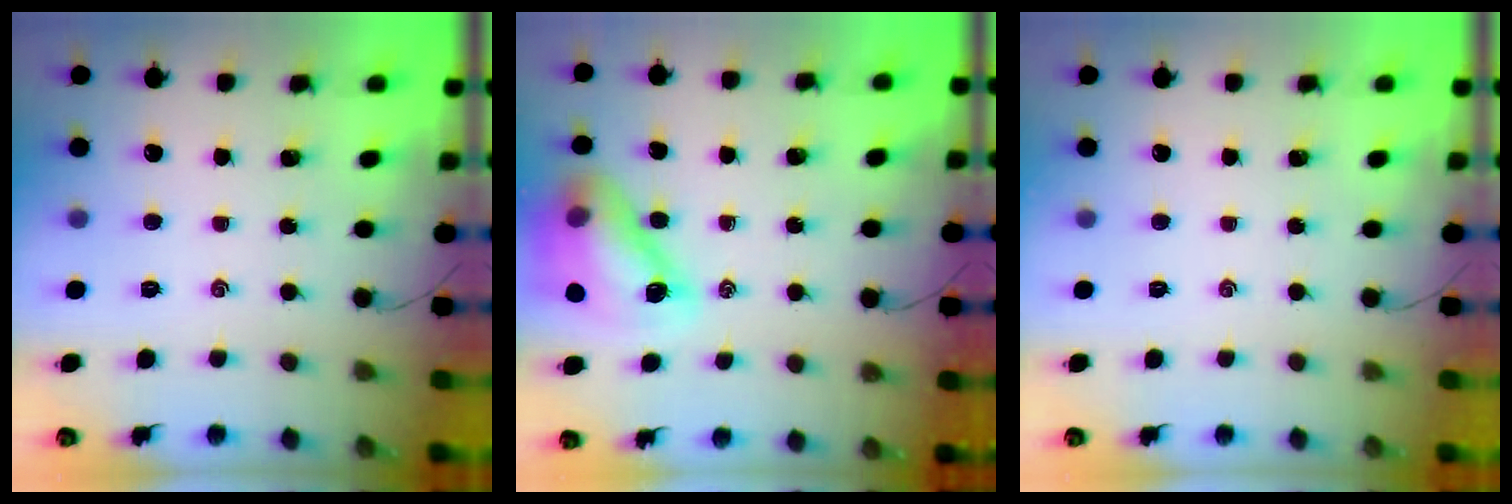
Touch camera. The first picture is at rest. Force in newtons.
{"total": 14.2, "press": 13.6, "slide": 4.1}
{"total": 0.0}